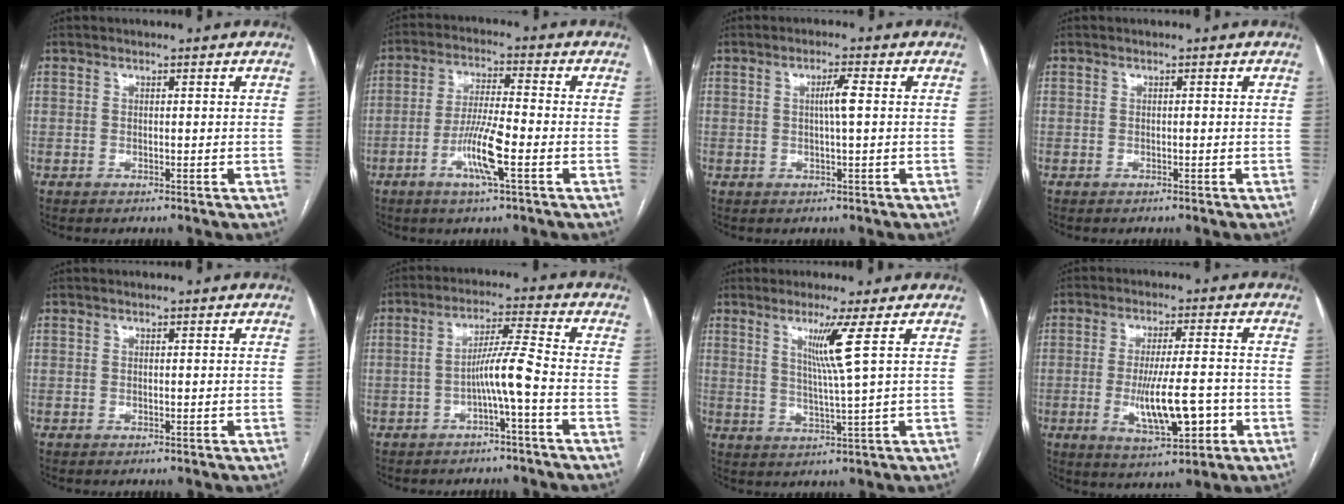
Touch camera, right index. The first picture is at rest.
{"total": 8.3, "force": [-3.1, 0.4, 7.6], "torque": [-0.149, -0.005, -0.060]}
{"total": 2.9, "force": [0.3, -0.2, 2.9], "torque": [-0.052, 0.000, 0.005]}
{"total": 0.0}
{"total": 0.0}
{"total": 6.0, "force": [-2.2, -0.8, 5.6], "torque": [-0.101, 0.015, -0.039]}
{"total": 5.8, "force": [2.3, -2.0, 4.9], "torque": [-0.095, -0.016, 0.048]}
{"total": 10.4, "force": [-2.7, 2.1, 9.9], "torque": [-0.173, -0.010, -0.037]}